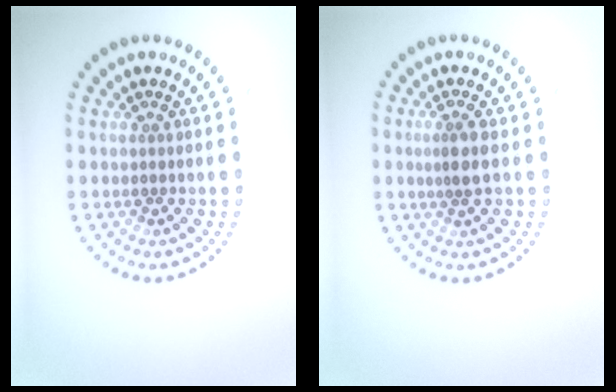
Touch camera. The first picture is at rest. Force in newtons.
{"total": 2.0, "press": 1.7, "slide": 1.2}